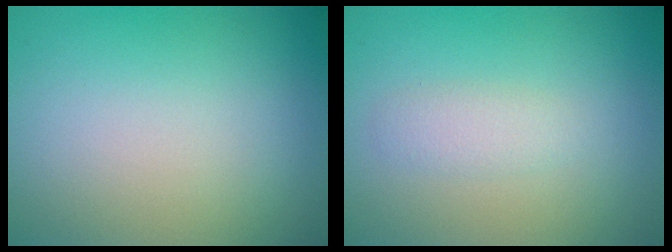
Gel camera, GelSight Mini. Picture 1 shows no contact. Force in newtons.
{"total": 1.5, "press": 1.5, "slide": 0.0}